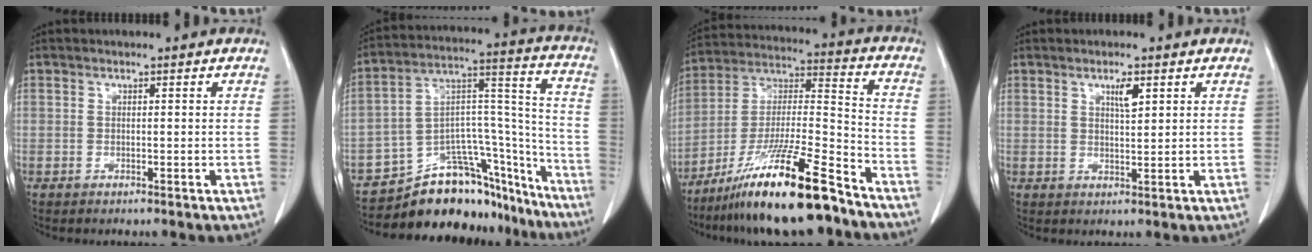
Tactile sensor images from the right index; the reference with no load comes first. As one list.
[{"total": 21.0, "force": [-17.9, 7.9, 7.6], "torque": [-0.093, 0.068, -0.270]}, {"total": 18.5, "force": [-13.1, 1.6, 13.0], "torque": [-0.245, -0.013, -0.230]}, {"total": 2.6, "force": [1.4, 0.0, 2.2], "torque": [-0.043, -0.005, 0.027]}]